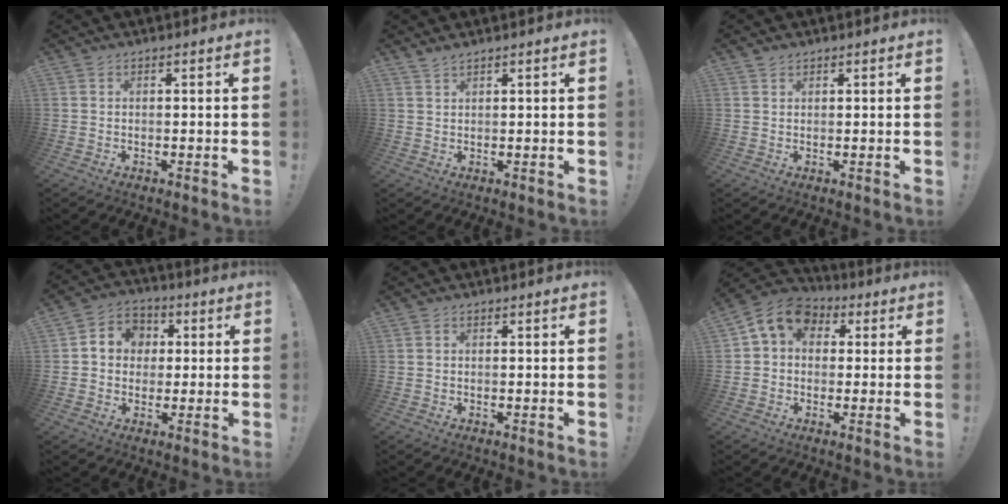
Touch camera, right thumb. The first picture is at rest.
{"total": 1.7, "force": [1.5, 0.4, 0.7], "torque": [-0.012, -0.007, 0.027]}
{"total": 1.0, "force": [0.8, 0.5, 0.2], "torque": [-0.001, -0.002, 0.015]}
{"total": 7.9, "force": [0.8, 7.4, 2.8], "torque": [-0.036, 0.002, 0.020]}
{"total": 0.0}
{"total": 9.8, "force": [3.1, 7.7, 5.3], "torque": [-0.085, 0.000, 0.063]}